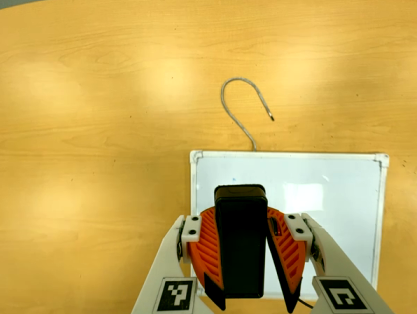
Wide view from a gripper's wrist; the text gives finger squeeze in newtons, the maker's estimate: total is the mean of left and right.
{"total": 9.9, "left": 9.2, "right": 10.6}